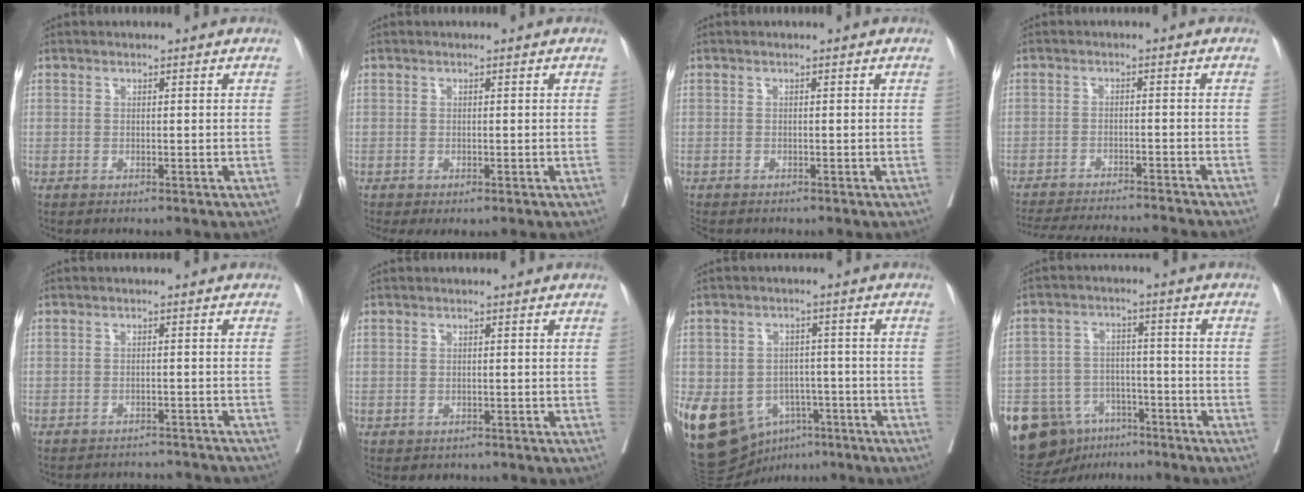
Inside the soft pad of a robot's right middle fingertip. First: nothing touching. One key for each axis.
{"total": 1.7, "fx": -1.1, "fy": 0.6, "fz": 1.1, "tx": -0.012, "ty": -0.007, "tz": -0.015}
{"total": 1.5, "fx": -1.3, "fy": 0.5, "fz": 0.4, "tx": -0.011, "ty": -0.004, "tz": -0.024}
{"total": 17.0, "fx": -15.9, "fy": 0.3, "fz": 5.9, "tx": -0.103, "ty": -0.027, "tz": -0.222}
{"total": 11.4, "fx": -10.9, "fy": 2.5, "fz": 2.3, "tx": -0.037, "ty": 0.010, "tz": -0.118}
{"total": 1.2, "fx": -0.9, "fy": 0.8, "fz": 0.1, "tx": -0.005, "ty": 0.001, "tz": -0.010}
{"total": 14.5, "fx": -6.9, "fy": 10.4, "fz": 7.3, "tx": -0.143, "ty": 0.012, "tz": -0.098}
{"total": 16.1, "fx": -10.1, "fy": 10.6, "fz": 6.8, "tx": -0.153, "ty": 0.017, "tz": -0.151}